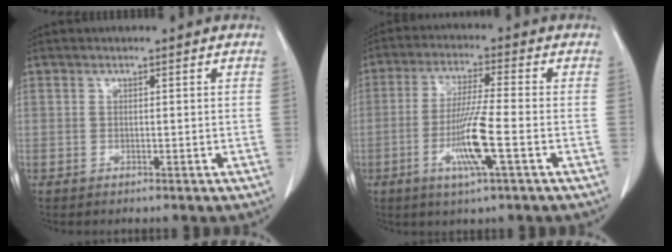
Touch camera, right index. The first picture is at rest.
{"total": 8.9, "force": [-2.7, -0.3, 8.4], "torque": [-0.164, -0.011, -0.053]}